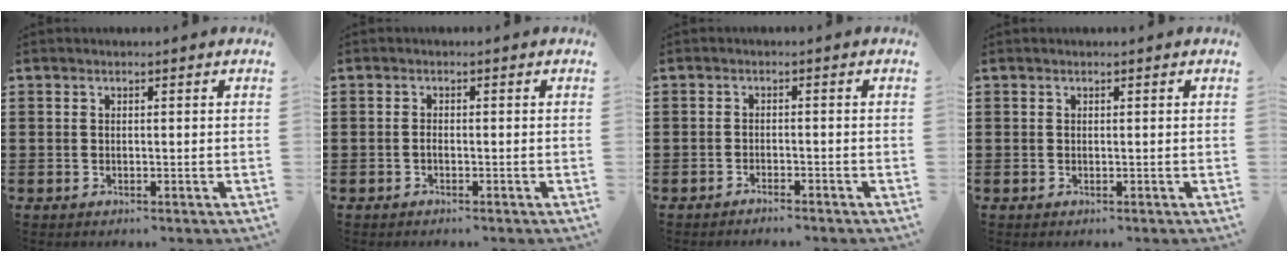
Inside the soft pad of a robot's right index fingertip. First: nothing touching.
{"total": 0.9, "force": [-0.6, 0.2, 0.6], "torque": [-0.015, -0.005, -0.010]}
{"total": 1.4, "force": [-1.4, 0.0, 0.1], "torque": [-0.008, 0.003, -0.029]}
{"total": 0.0}